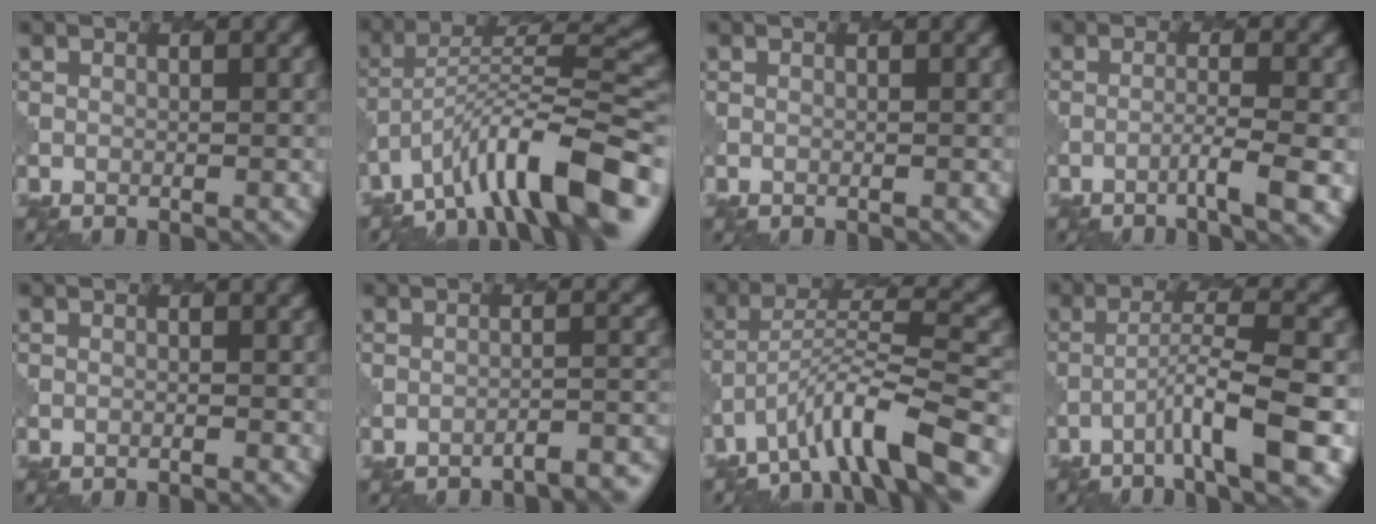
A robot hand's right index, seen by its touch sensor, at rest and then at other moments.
{"total": 11.2, "force": [-7.3, 2.9, 8.0], "torque": [-0.108, 0.022, -0.131]}
{"total": 0.0}
{"total": 3.3, "force": [-1.5, 0.2, 2.9], "torque": [-0.043, 0.006, -0.038]}
{"total": 0.0}
{"total": 3.9, "force": [-3.4, 0.8, 1.8], "torque": [-0.017, 0.007, -0.044]}
{"total": 7.3, "force": [-5.1, 1.2, 5.1], "torque": [-0.085, 0.012, -0.092]}
{"total": 6.6, "force": [-3.0, 0.7, 5.8], "torque": [-0.095, 0.012, -0.056]}